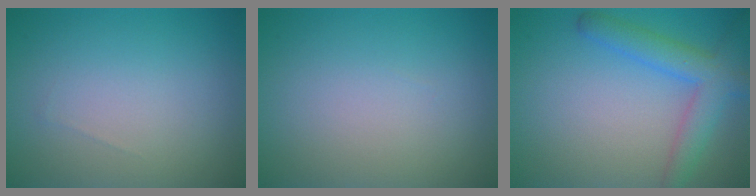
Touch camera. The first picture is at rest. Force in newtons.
{"total": 0.0}
{"total": 4.4, "press": 4.4, "slide": 0.2}